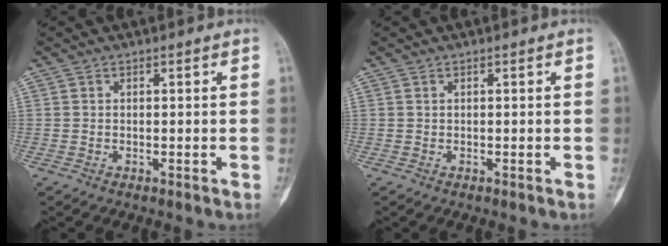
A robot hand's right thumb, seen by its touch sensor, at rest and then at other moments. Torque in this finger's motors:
{"motor_torque": [0.03, 0.03, 0.01, -0.01, 0.02]}